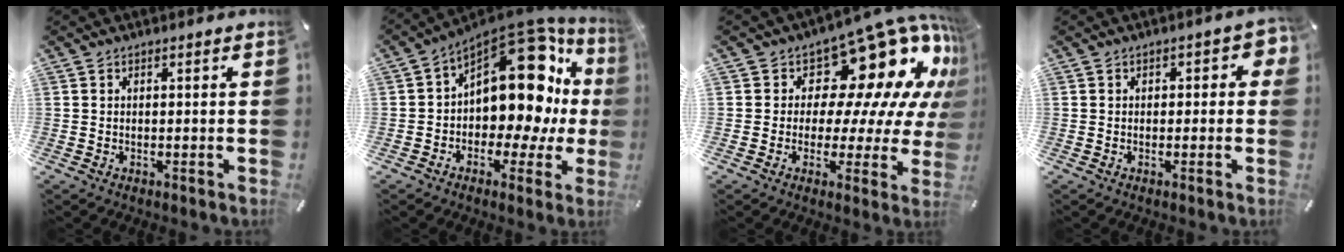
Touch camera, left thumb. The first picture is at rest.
{"total": 17.8, "force": [5.2, 10.5, 13.4], "torque": [-0.185, -0.057, 0.082]}
{"total": 18.6, "force": [9.8, 10.6, 11.8], "torque": [-0.150, -0.085, 0.161]}
{"total": 2.4, "force": [-0.1, 1.6, 1.7], "torque": [-0.016, 0.003, -0.006]}